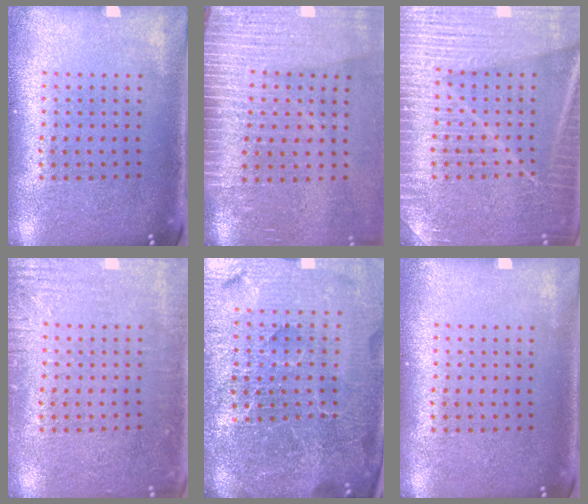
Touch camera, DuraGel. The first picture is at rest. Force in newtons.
{"total": 3.7, "press": 3.2, "slide": 1.9}
{"total": 6.8, "press": 6.7, "slide": 0.9}
{"total": 2.8, "press": 2.8, "slide": 0.4}
{"total": 6.7, "press": 5.8, "slide": 3.3}
{"total": 0.0}